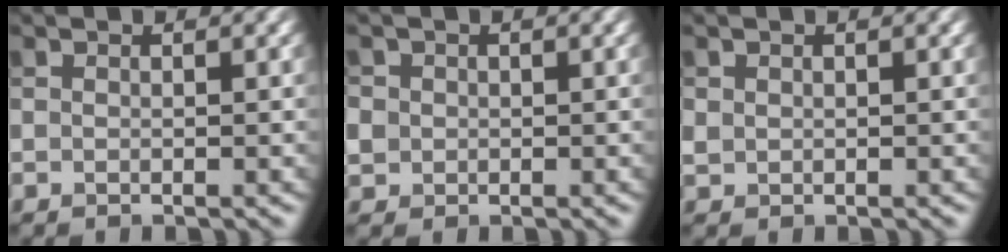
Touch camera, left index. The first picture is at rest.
{"total": 2.5, "force": [0.1, 2.4, 0.7], "torque": [-0.023, 0.009, 0.004]}
{"total": 0.8, "force": [0.3, 0.7, 0.2], "torque": [-0.002, -0.001, 0.008]}